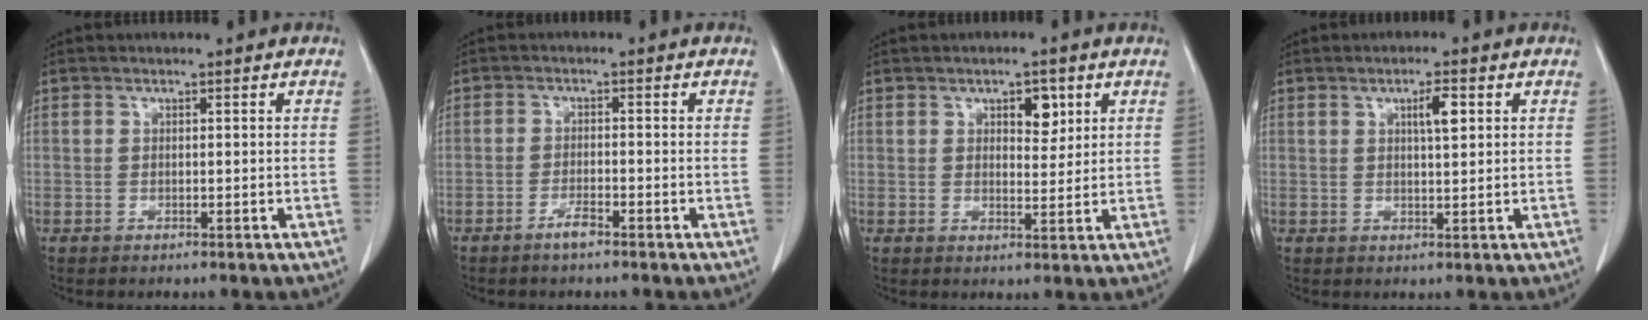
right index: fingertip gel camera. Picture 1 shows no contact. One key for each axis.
{"total": 2.2, "fx": -1.7, "fy": 0.3, "fz": 1.4, "tx": -0.029, "ty": -0.001, "tz": -0.031}
{"total": 3.9, "fx": 1.8, "fy": 1.9, "fz": 2.8, "tx": -0.038, "ty": 0.000, "tz": 0.028}
{"total": 3.3, "fx": 1.2, "fy": 0.6, "fz": 3.0, "tx": -0.050, "ty": 0.001, "tz": 0.019}